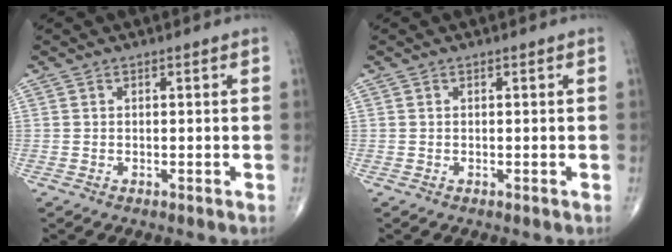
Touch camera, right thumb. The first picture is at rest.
{"total": 0.0}